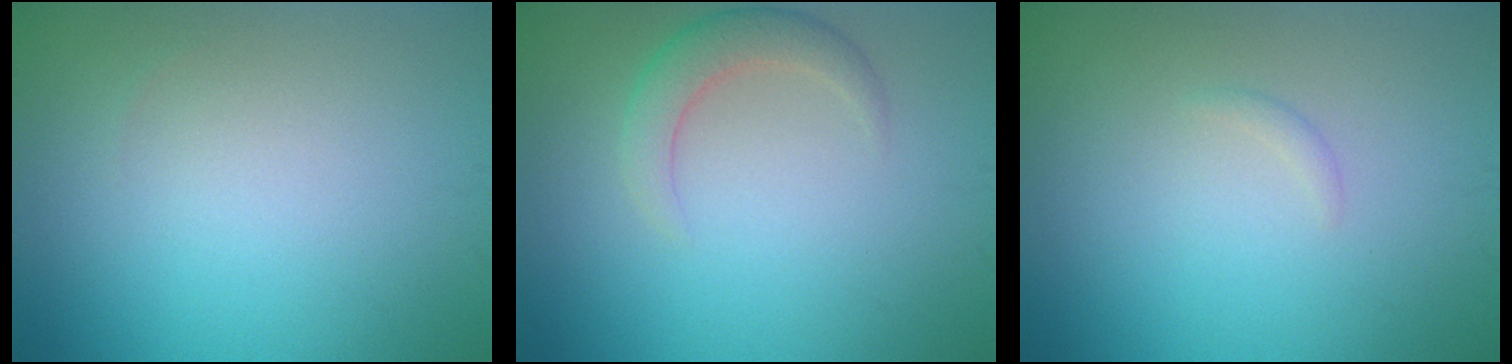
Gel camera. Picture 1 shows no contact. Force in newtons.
{"total": 2.6, "press": 2.6, "slide": 0.1}
{"total": 0.5, "press": 0.5, "slide": 0.0}